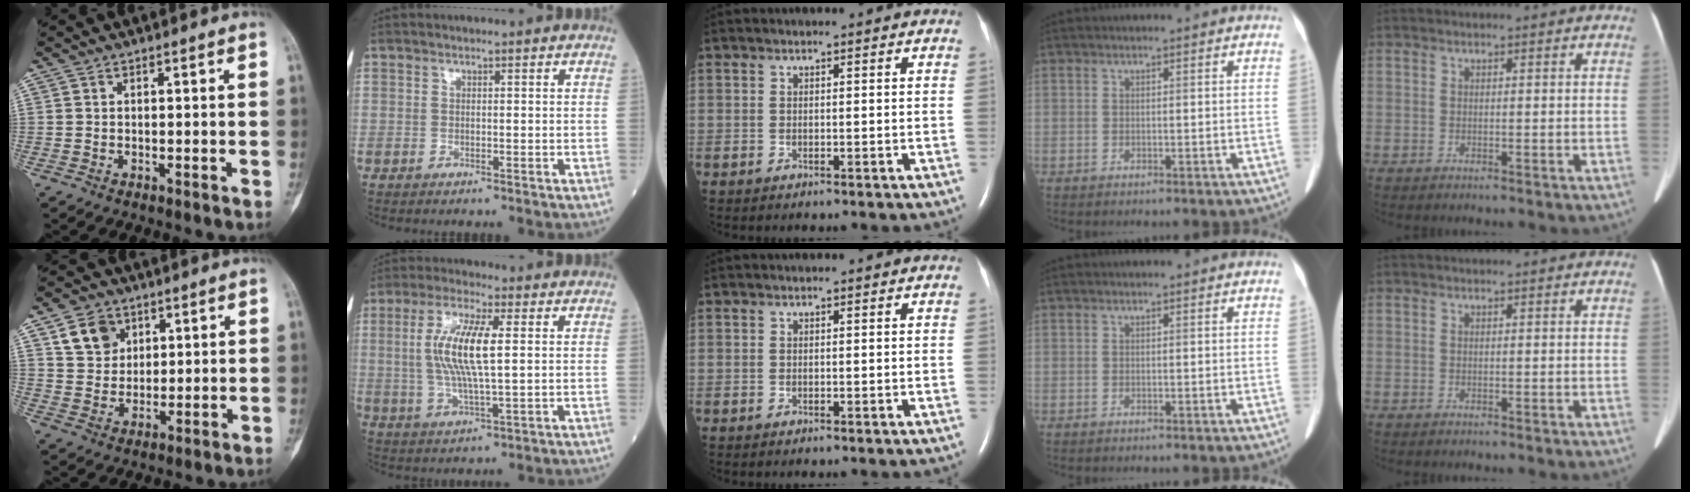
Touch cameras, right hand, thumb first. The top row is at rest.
{"thumb": {"total": 7.5, "force": [3.6, 6.0, 2.8], "torque": [-0.023, -0.016, 0.068]}, "index": {"total": 10.4, "force": [1.5, 1.7, 10.1], "torque": [-0.210, 0.001, 0.028]}}